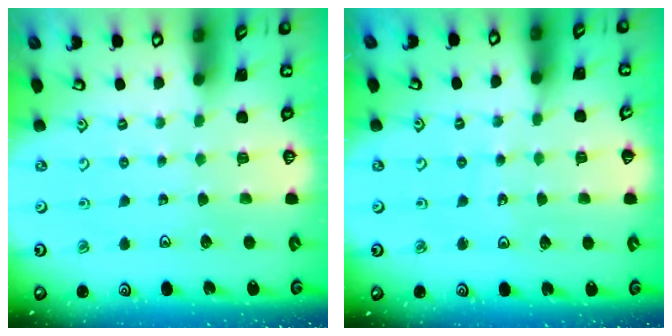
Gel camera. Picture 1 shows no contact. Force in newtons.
{"total": 5.1, "press": 5.1, "slide": 0.5}